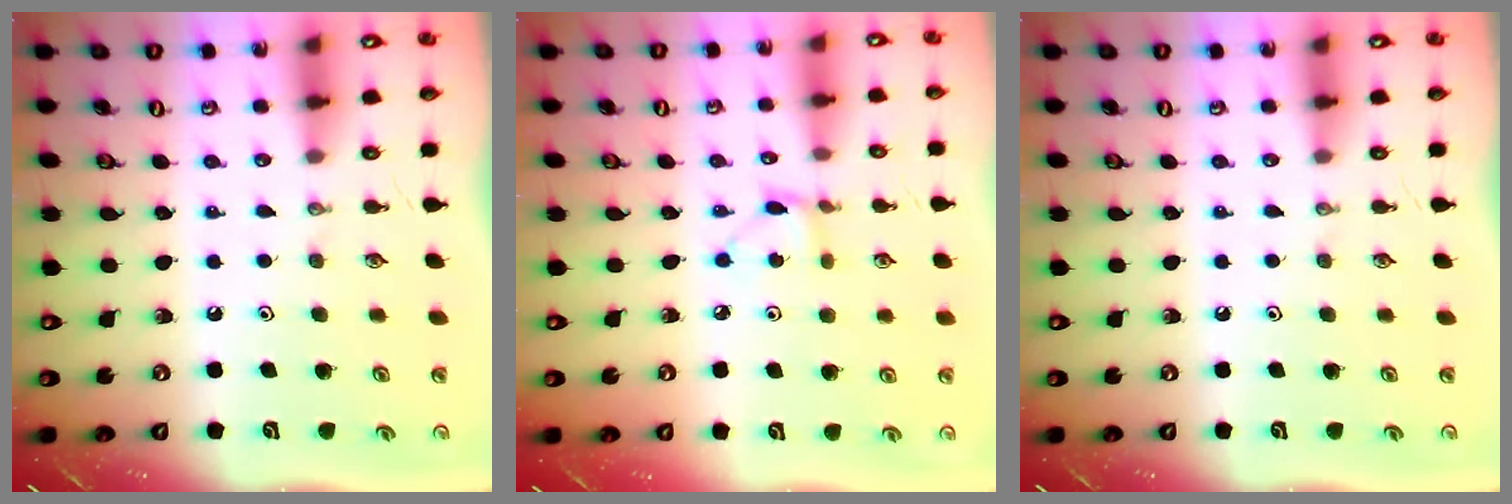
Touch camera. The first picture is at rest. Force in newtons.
{"total": 3.5, "press": 3.5, "slide": 0.4}
{"total": 0.0}